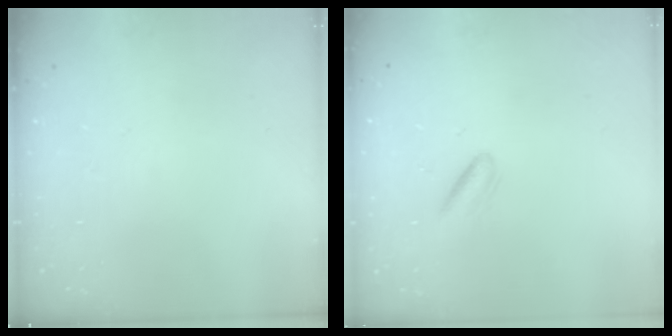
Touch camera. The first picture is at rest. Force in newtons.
{"total": 2.7, "press": 2.6, "slide": 0.9}